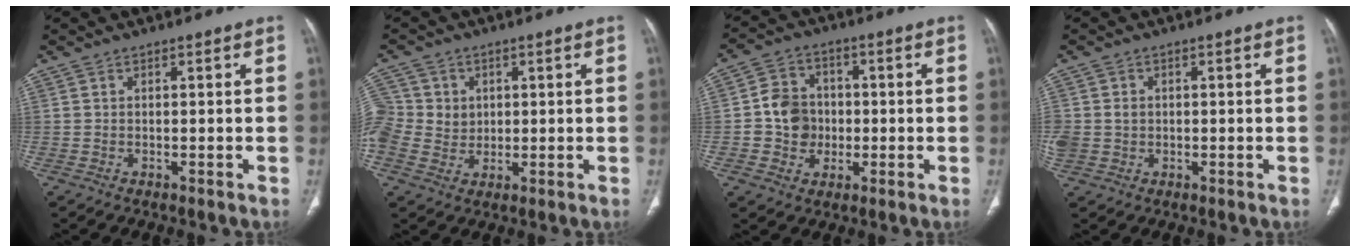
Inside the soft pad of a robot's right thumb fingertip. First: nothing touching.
{"total": 10.0, "force": [1.3, 9.1, 4.0], "torque": [-0.077, 0.012, 0.032]}
{"total": 8.5, "force": [-0.8, 7.6, 3.8], "torque": [-0.036, 0.017, -0.019]}
{"total": 4.4, "force": [0.1, 3.8, 2.3], "torque": [-0.059, 0.008, 0.011]}